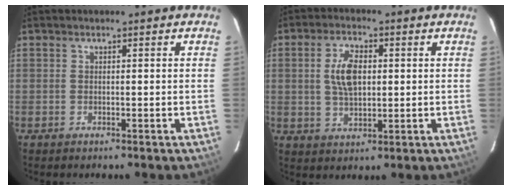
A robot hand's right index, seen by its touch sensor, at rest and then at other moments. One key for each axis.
{"total": 7.5, "fx": 1.1, "fy": 4.0, "fz": 6.2, "tx": -0.119, "ty": 0.008, "tz": 0.023}